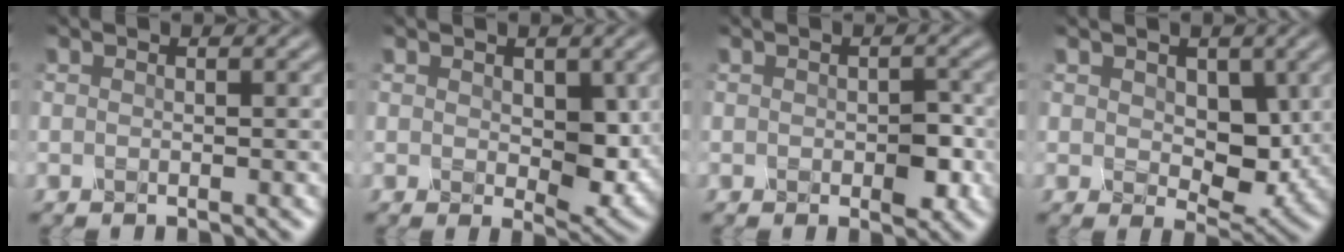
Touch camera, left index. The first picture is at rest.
{"total": 3.7, "force": [0.3, 2.3, 2.9], "torque": [-0.052, -0.008, 0.007]}
{"total": 2.1, "force": [-0.6, 1.1, 1.7], "torque": [-0.029, 0.002, -0.006]}
{"total": 4.6, "force": [0.5, 3.1, 3.4], "torque": [-0.056, -0.009, 0.009]}